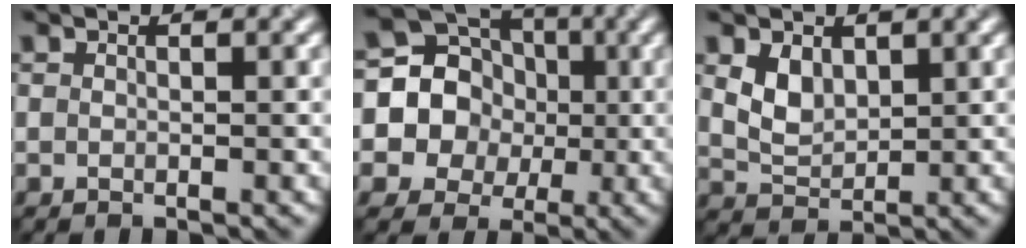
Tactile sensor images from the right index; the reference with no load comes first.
{"total": 14.5, "force": [-0.3, 13.9, 4.1], "torque": [-0.115, 0.030, -0.038]}
{"total": 2.7, "force": [1.1, 1.8, 1.6], "torque": [-0.037, -0.005, 0.028]}